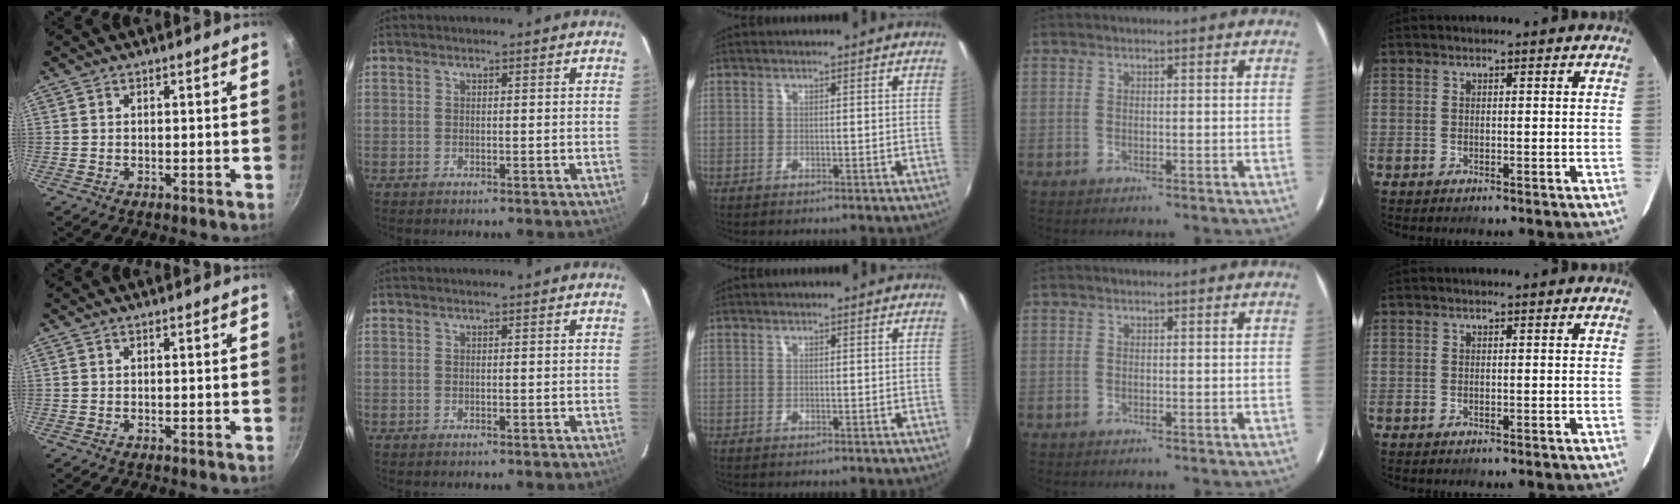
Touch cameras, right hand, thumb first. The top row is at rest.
{}